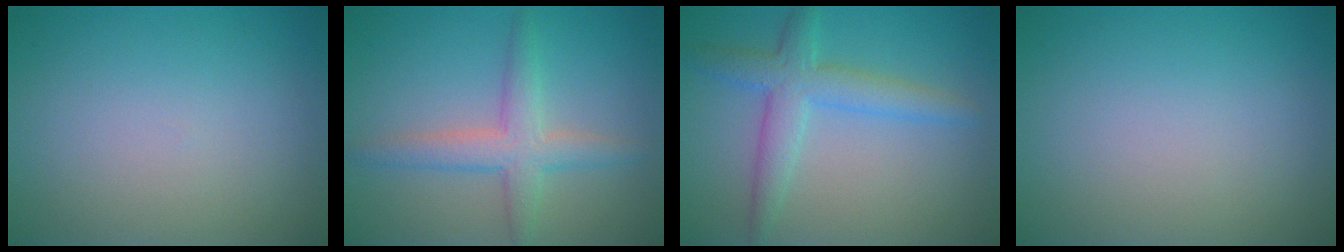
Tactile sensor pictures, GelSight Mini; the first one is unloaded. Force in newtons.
{"total": 3.7, "press": 3.7, "slide": 0.1}
{"total": 4.2, "press": 4.2, "slide": 0.2}
{"total": 0.0}